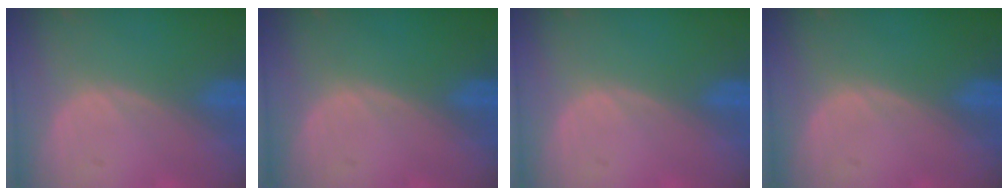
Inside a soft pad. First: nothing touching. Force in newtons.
{"total": 0.0}
{"total": 0.0}
{"total": 0.0}